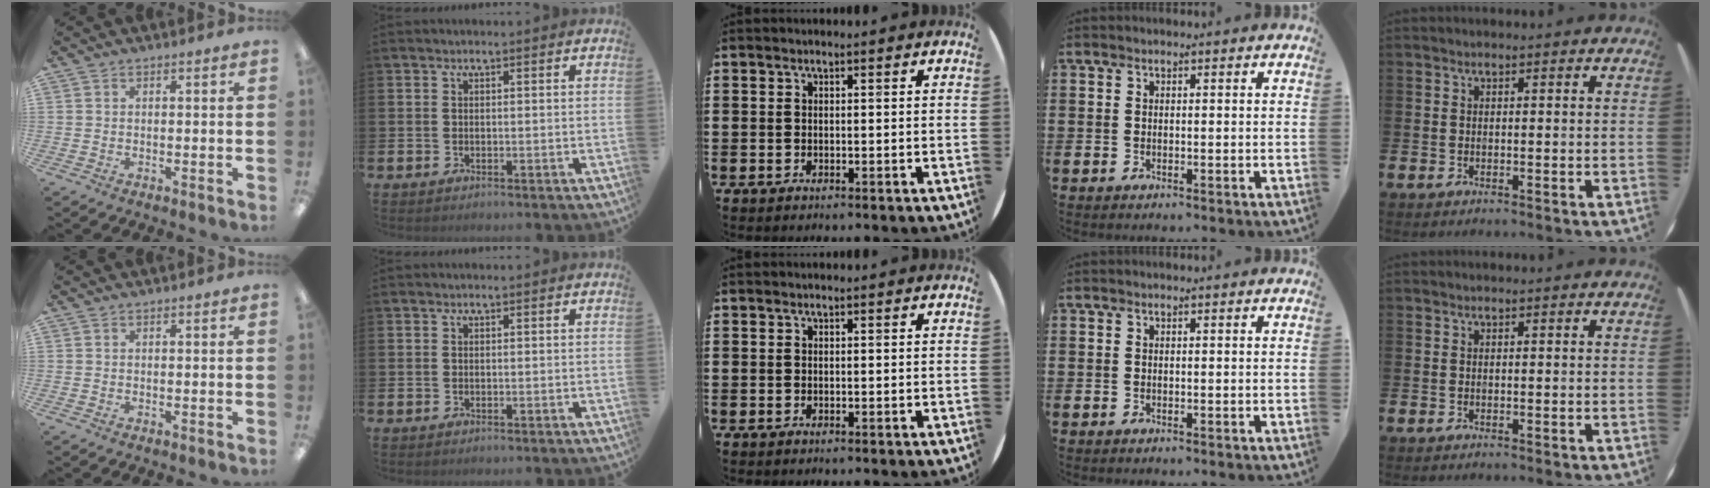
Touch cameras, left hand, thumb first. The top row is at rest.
{}